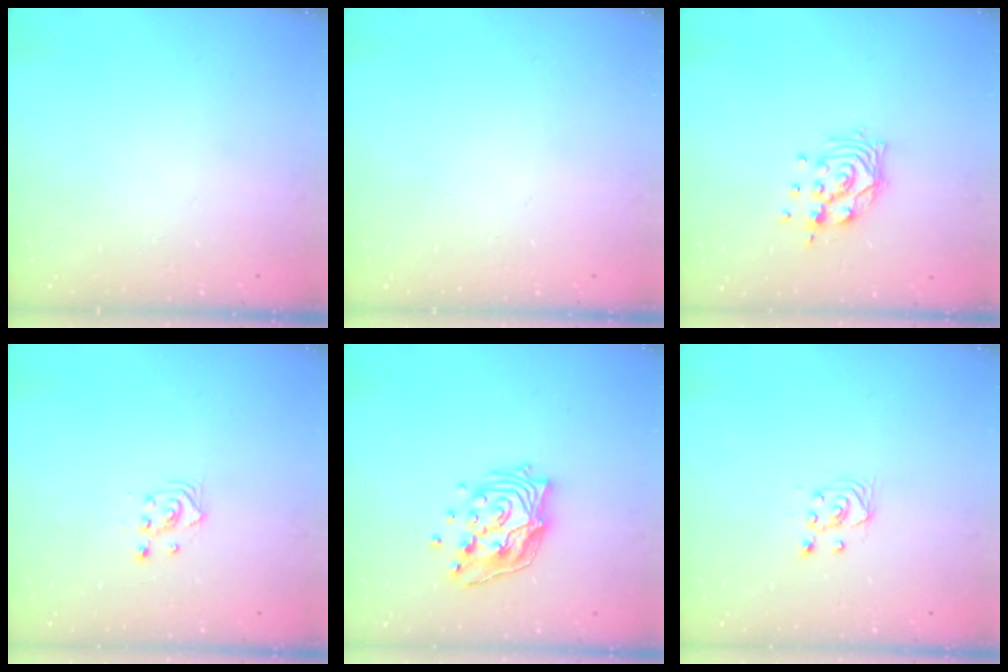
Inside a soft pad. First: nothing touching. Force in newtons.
{"total": 0.0}
{"total": 10.7, "press": 10.6, "slide": 1.1}
{"total": 2.3, "press": 2.3, "slide": 0.3}
{"total": 14.9, "press": 14.8, "slide": 1.4}
{"total": 2.9, "press": 2.7, "slide": 1.0}